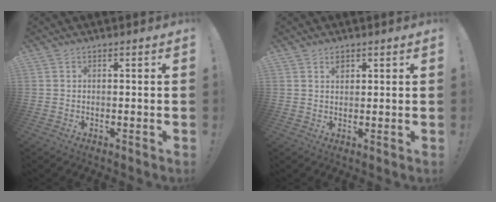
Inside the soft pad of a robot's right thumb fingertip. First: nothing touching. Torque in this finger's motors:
{"motor_torque": [0.15, 0.09, 0.27, 0.06, 0.00]}